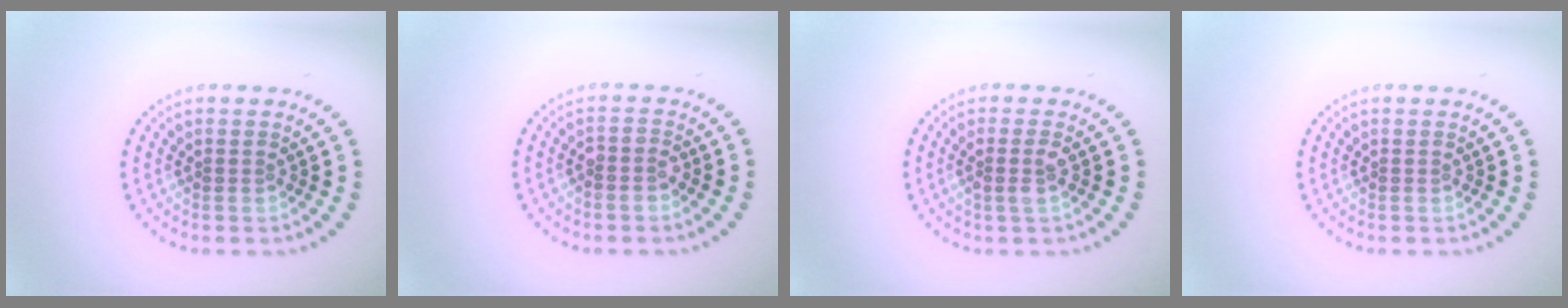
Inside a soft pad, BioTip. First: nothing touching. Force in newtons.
{"total": 1.7, "press": 1.5, "slide": 0.8}
{"total": 1.5, "press": 1.4, "slide": 0.7}
{"total": 0.0}